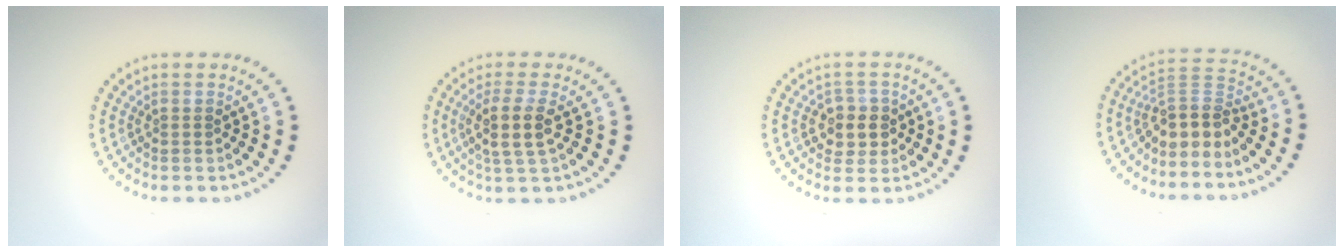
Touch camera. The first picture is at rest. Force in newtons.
{"total": 3.0, "press": 2.6, "slide": 1.4}
{"total": 2.8, "press": 2.7, "slide": 0.8}
{"total": 3.5, "press": 2.7, "slide": 2.3}